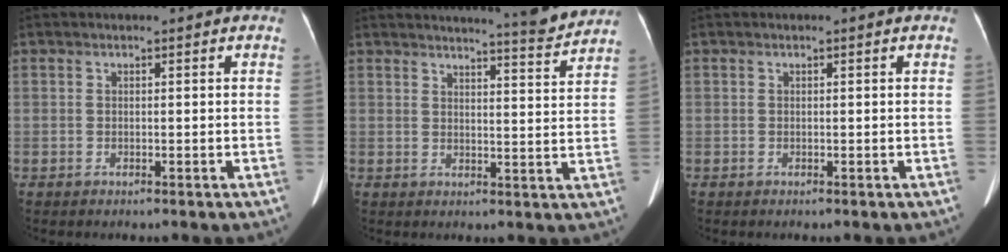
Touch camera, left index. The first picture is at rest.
{"total": 7.7, "force": [7.4, -1.0, 1.9], "torque": [-0.038, -0.024, 0.091]}
{"total": 0.0}